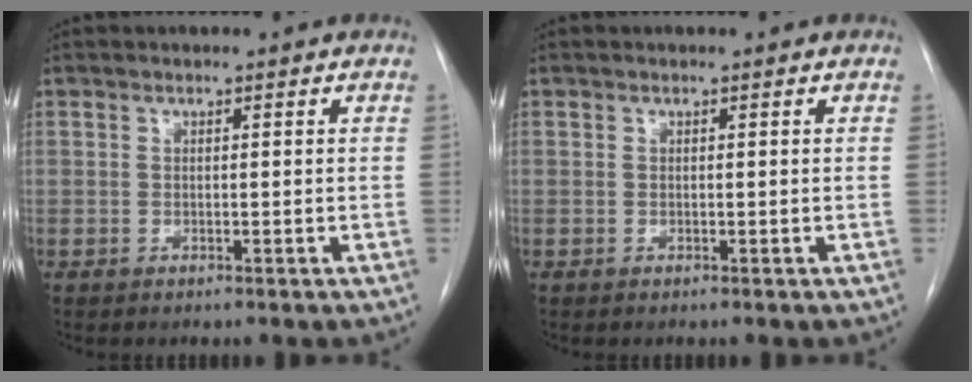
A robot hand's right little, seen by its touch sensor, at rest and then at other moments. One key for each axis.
{"total": 0.0}